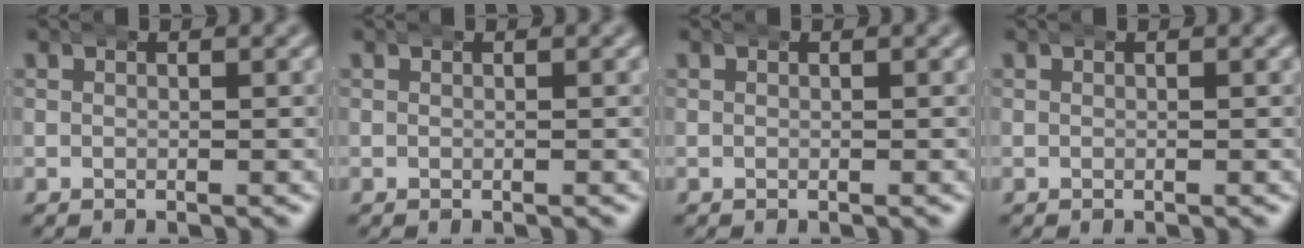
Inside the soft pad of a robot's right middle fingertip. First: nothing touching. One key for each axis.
{"total": 0.0}
{"total": 0.0}
{"total": 0.0}